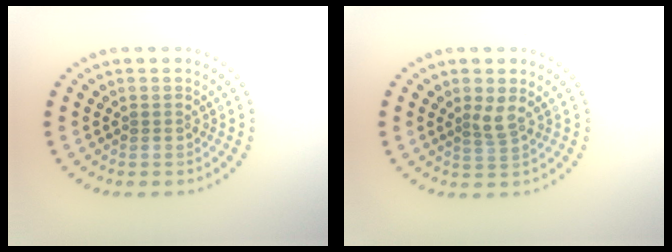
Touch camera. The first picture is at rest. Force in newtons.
{"total": 1.5, "press": 1.0, "slide": 1.0}